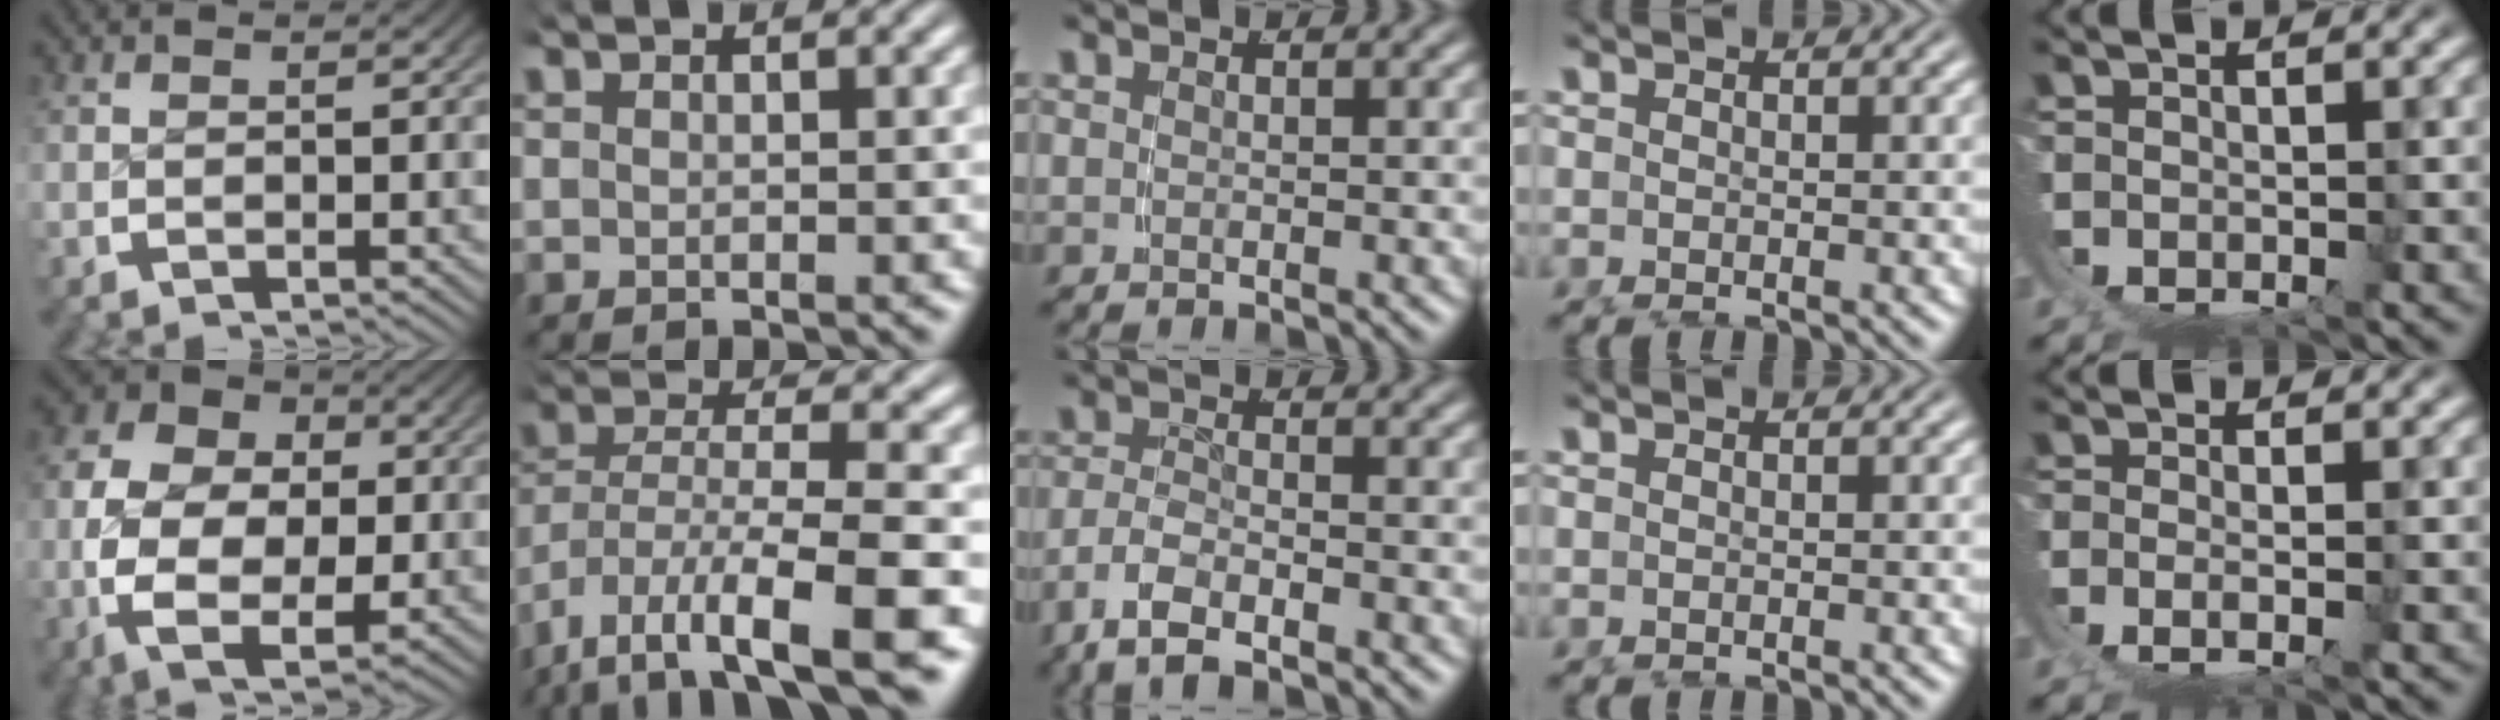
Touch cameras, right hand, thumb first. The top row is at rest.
{"thumb": {"total": 13.8, "force": [-1.0, 10.1, 9.3], "torque": [-0.191, -0.034, -0.010]}, "index": {"total": 8.3, "force": [-4.7, 3.3, 6.1], "torque": [-0.114, -0.033, -0.053]}, "middle": {"total": 4.1, "force": [-2.1, 2.2, 2.7], "torque": [-0.064, -0.014, -0.031]}, "little": {"total": 1.9, "force": [0.5, 0.0, 1.8], "torque": [-0.046, -0.012, 0.017]}}